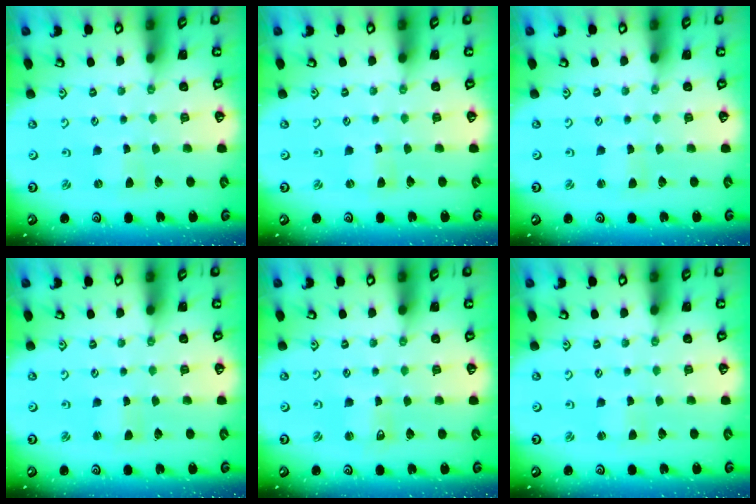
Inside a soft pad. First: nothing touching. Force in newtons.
{"total": 0.0}
{"total": 0.9, "press": 0.9, "slide": 0.1}
{"total": 1.5, "press": 1.5, "slide": 0.0}
{"total": 1.5, "press": 1.5, "slide": 0.3}
{"total": 1.4, "press": 1.4, "slide": 0.4}